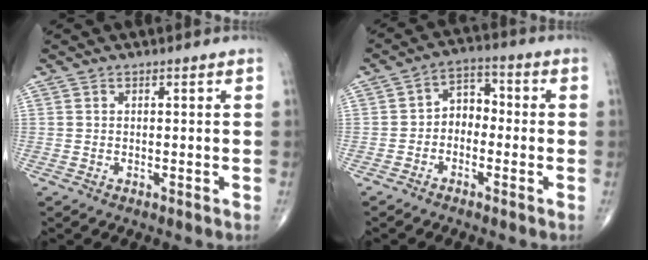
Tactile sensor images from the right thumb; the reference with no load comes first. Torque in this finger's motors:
{"motor_torque": [-0.01, 0.10, 0.09, -0.06, 0.08]}